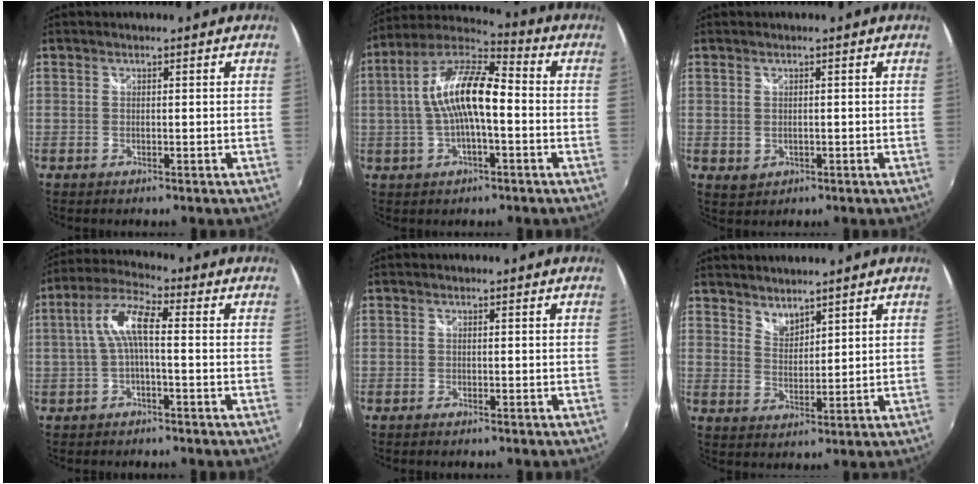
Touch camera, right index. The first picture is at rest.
{"total": 13.6, "force": [-0.8, 4.5, 12.8], "torque": [-0.245, 0.019, -0.022]}
{"total": 2.1, "force": [-0.1, 1.8, 1.1], "torque": [-0.020, -0.002, 0.002]}
{"total": 6.8, "force": [-0.7, 1.7, 6.5], "torque": [-0.144, 0.019, -0.015]}
{"total": 1.0, "force": [-0.9, 0.3, 0.4], "torque": [-0.011, -0.004, -0.017]}
{"total": 3.6, "force": [3.3, 1.2, 0.7], "torque": [-0.005, -0.001, 0.059]}